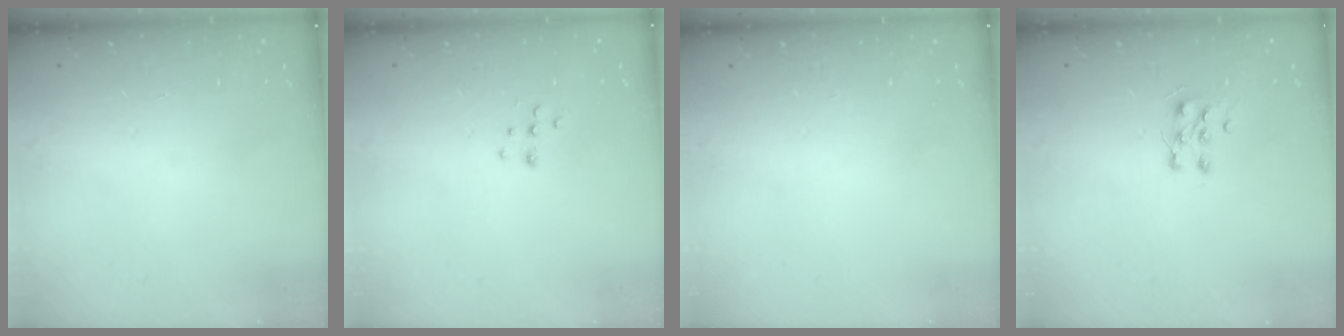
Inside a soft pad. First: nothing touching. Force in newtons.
{"total": 6.7, "press": 6.7, "slide": 0.4}
{"total": 0.0}
{"total": 6.8, "press": 6.7, "slide": 0.6}